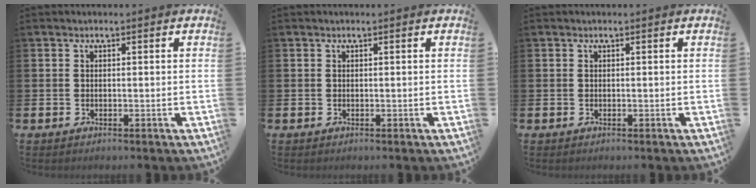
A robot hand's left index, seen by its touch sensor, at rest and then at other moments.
{"total": 0.0}
{"total": 0.0}